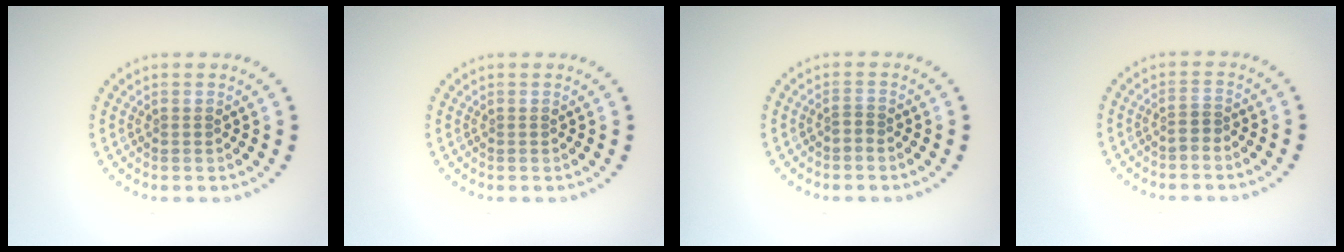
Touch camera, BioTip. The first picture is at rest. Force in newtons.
{"total": 0.0}
{"total": 0.6, "press": 0.4, "slide": 0.5}
{"total": 0.9, "press": 0.6, "slide": 0.6}